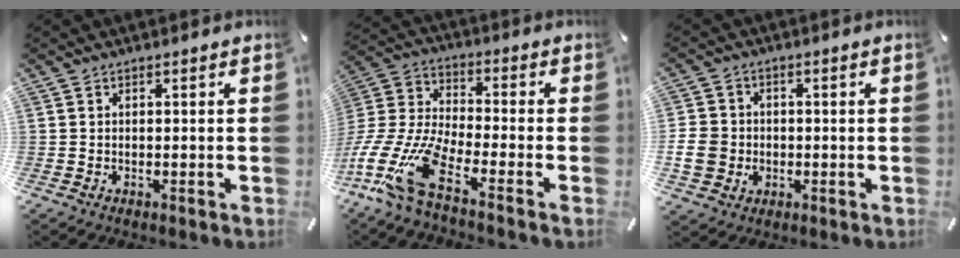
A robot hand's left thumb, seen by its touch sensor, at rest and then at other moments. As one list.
[{"total": 17.0, "force": [-10.5, 6.3, 11.8], "torque": [-0.262, 0.021, -0.191]}, {"total": 7.0, "force": [-0.9, 6.4, 2.8], "torque": [-0.074, 0.008, -0.016]}]